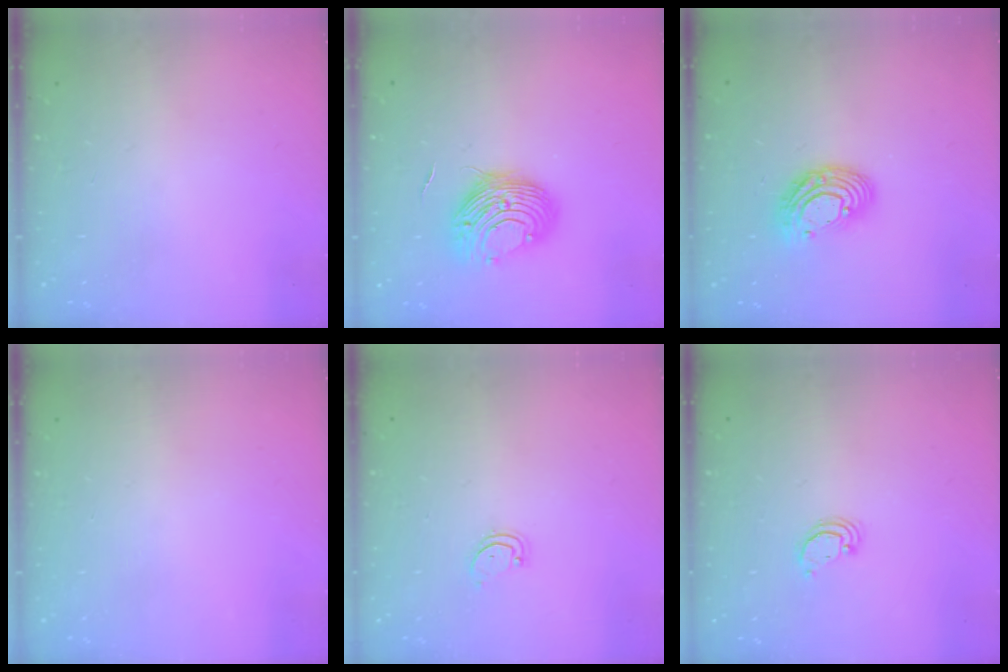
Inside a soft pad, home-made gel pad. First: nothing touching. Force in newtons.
{"total": 10.4, "press": 10.4, "slide": 0.4}
{"total": 10.5, "press": 10.4, "slide": 0.8}
{"total": 0.0}
{"total": 2.3, "press": 2.3, "slide": 0.1}
{"total": 2.4, "press": 2.4, "slide": 0.2}